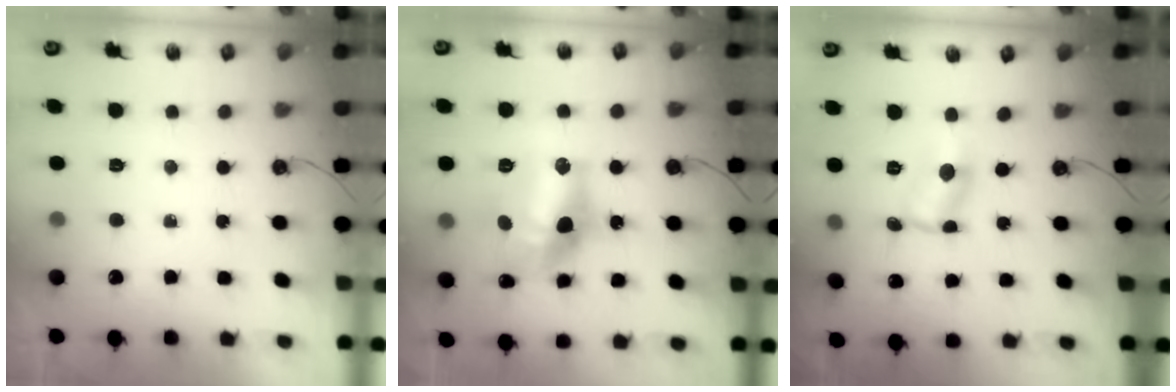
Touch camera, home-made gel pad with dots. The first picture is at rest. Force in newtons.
{"total": 18.9, "press": 18.4, "slide": 4.2}
{"total": 2.2, "press": 2.1, "slide": 0.3}